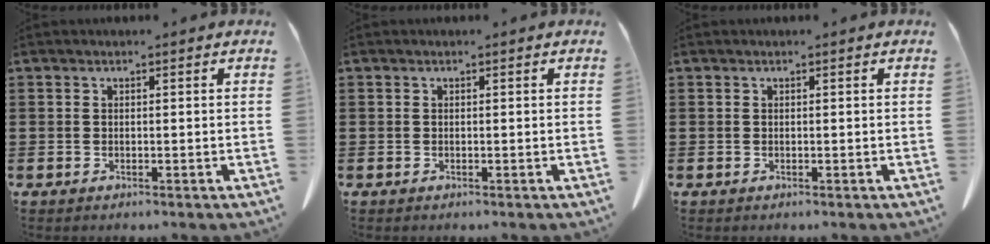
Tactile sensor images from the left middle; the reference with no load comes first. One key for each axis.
{"total": 0.0}
{"total": 0.0}